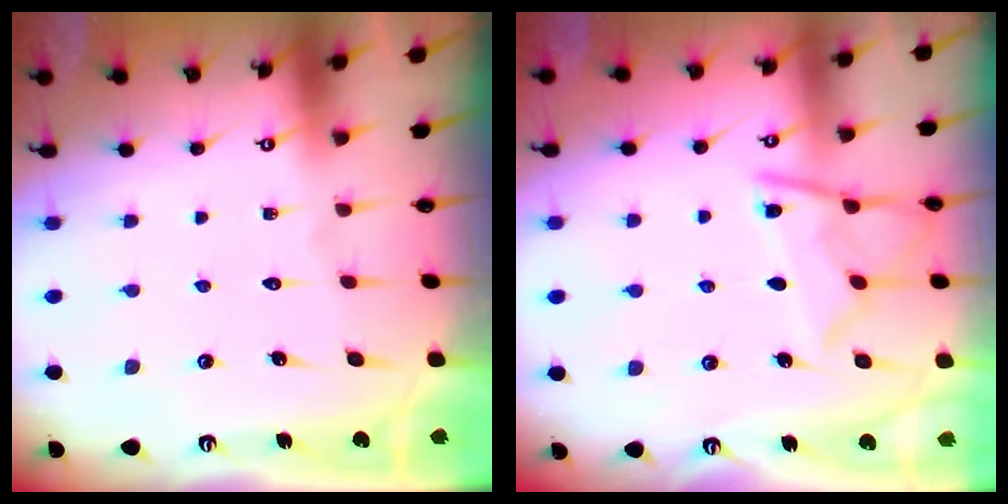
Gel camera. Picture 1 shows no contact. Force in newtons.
{"total": 11.1, "press": 11.1, "slide": 1.2}